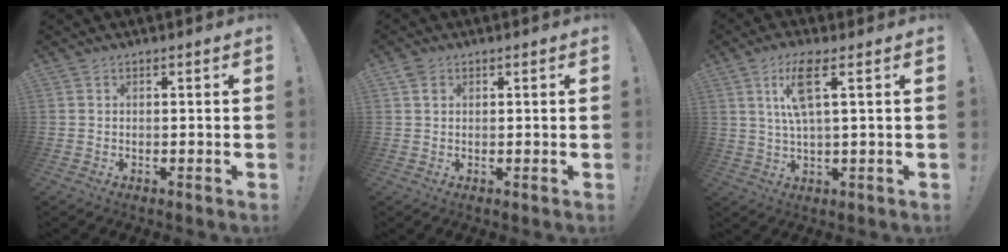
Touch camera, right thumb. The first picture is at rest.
{"total": 1.8, "force": [1.1, 1.1, 0.9], "torque": [-0.002, -0.005, 0.018]}
{"total": 8.8, "force": [3.2, 1.8, 8.0], "torque": [-0.153, 0.004, 0.056]}